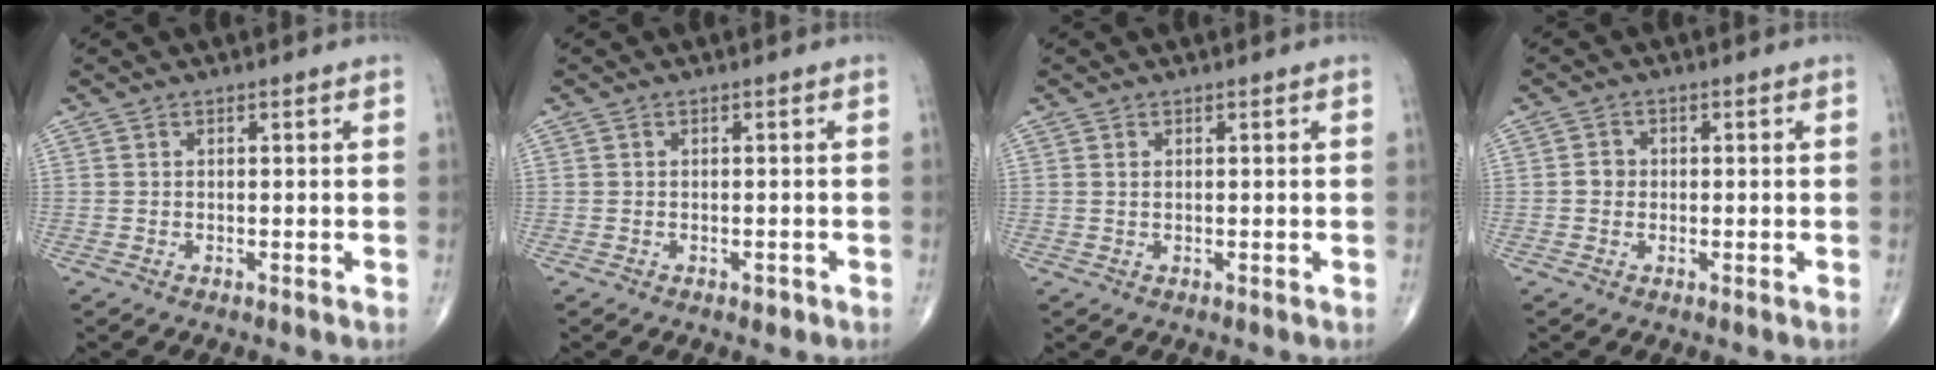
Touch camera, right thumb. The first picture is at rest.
{"total": 1.4, "force": [-0.5, 0.9, 0.8], "torque": [-0.003, 0.000, -0.005]}
{"total": 0.5, "force": [0.2, 0.3, 0.4], "torque": [-0.009, 0.002, 0.005]}
{"total": 2.0, "force": [-0.2, 1.8, 0.8], "torque": [-0.003, 0.005, -0.006]}